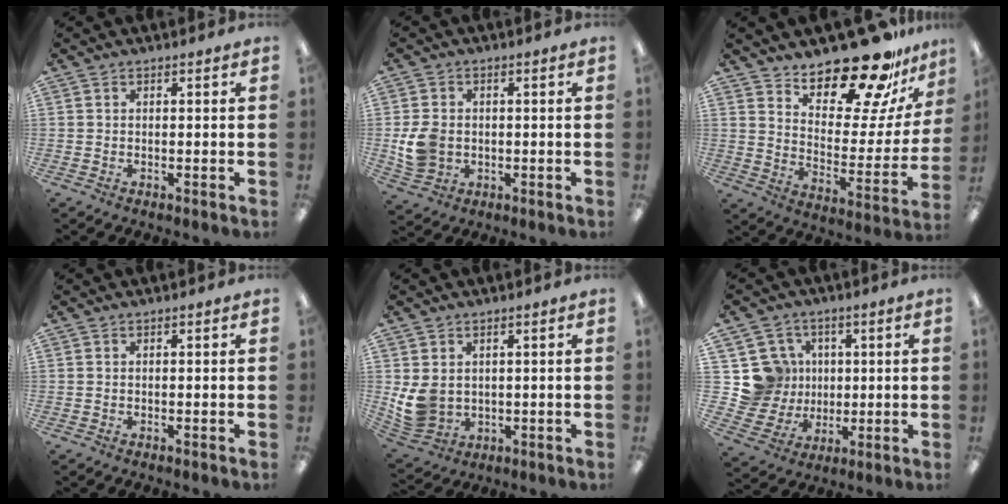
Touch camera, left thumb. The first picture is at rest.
{"total": 7.5, "force": [-0.6, 6.3, 4.1], "torque": [-0.084, 0.012, -0.007]}
{"total": 19.9, "force": [17.0, 5.9, 8.5], "torque": [-0.125, -0.136, 0.286]}
{"total": 0.0}
{"total": 7.7, "force": [1.4, 6.4, 4.1], "torque": [-0.106, -0.005, 0.029]}
{"total": 12.8, "force": [3.0, 12.1, 2.8], "torque": [-0.075, -0.012, 0.069]}